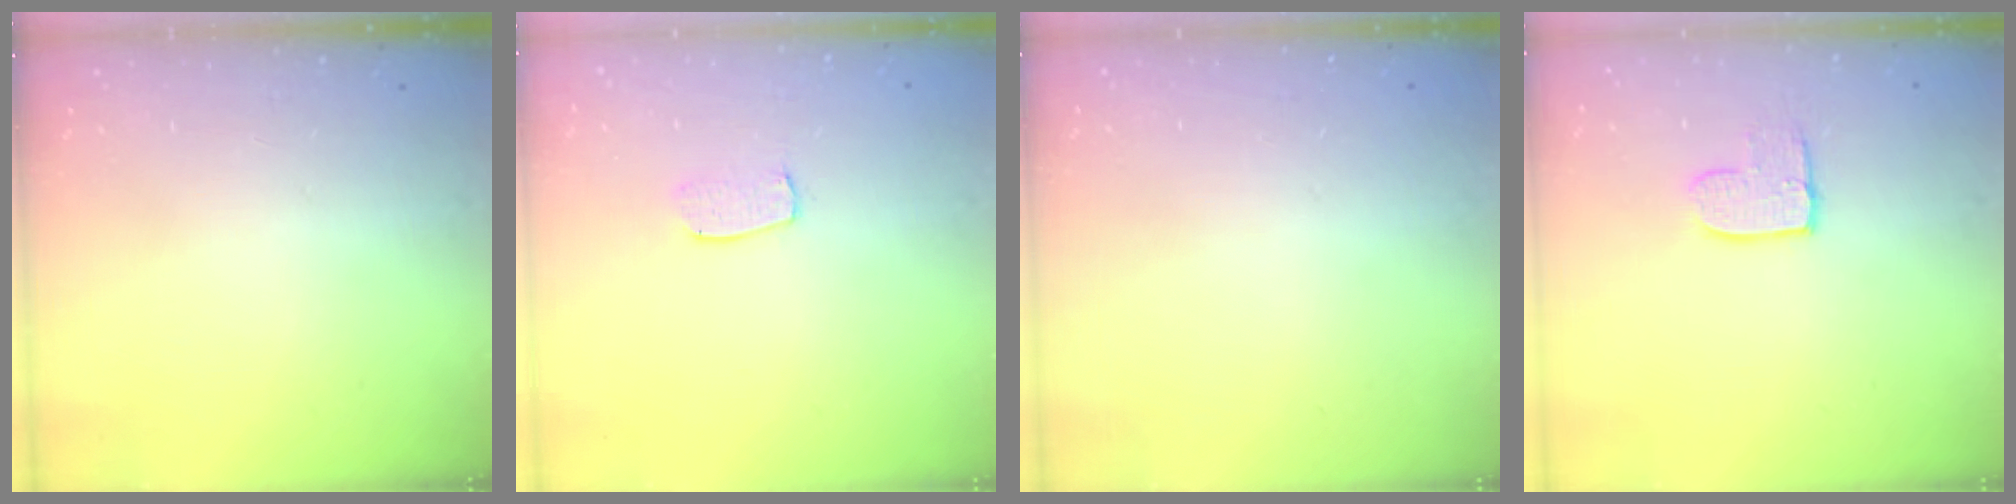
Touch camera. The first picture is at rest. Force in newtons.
{"total": 6.1, "press": 6.1, "slide": 0.3}
{"total": 0.0}
{"total": 7.0, "press": 7.0, "slide": 0.4}